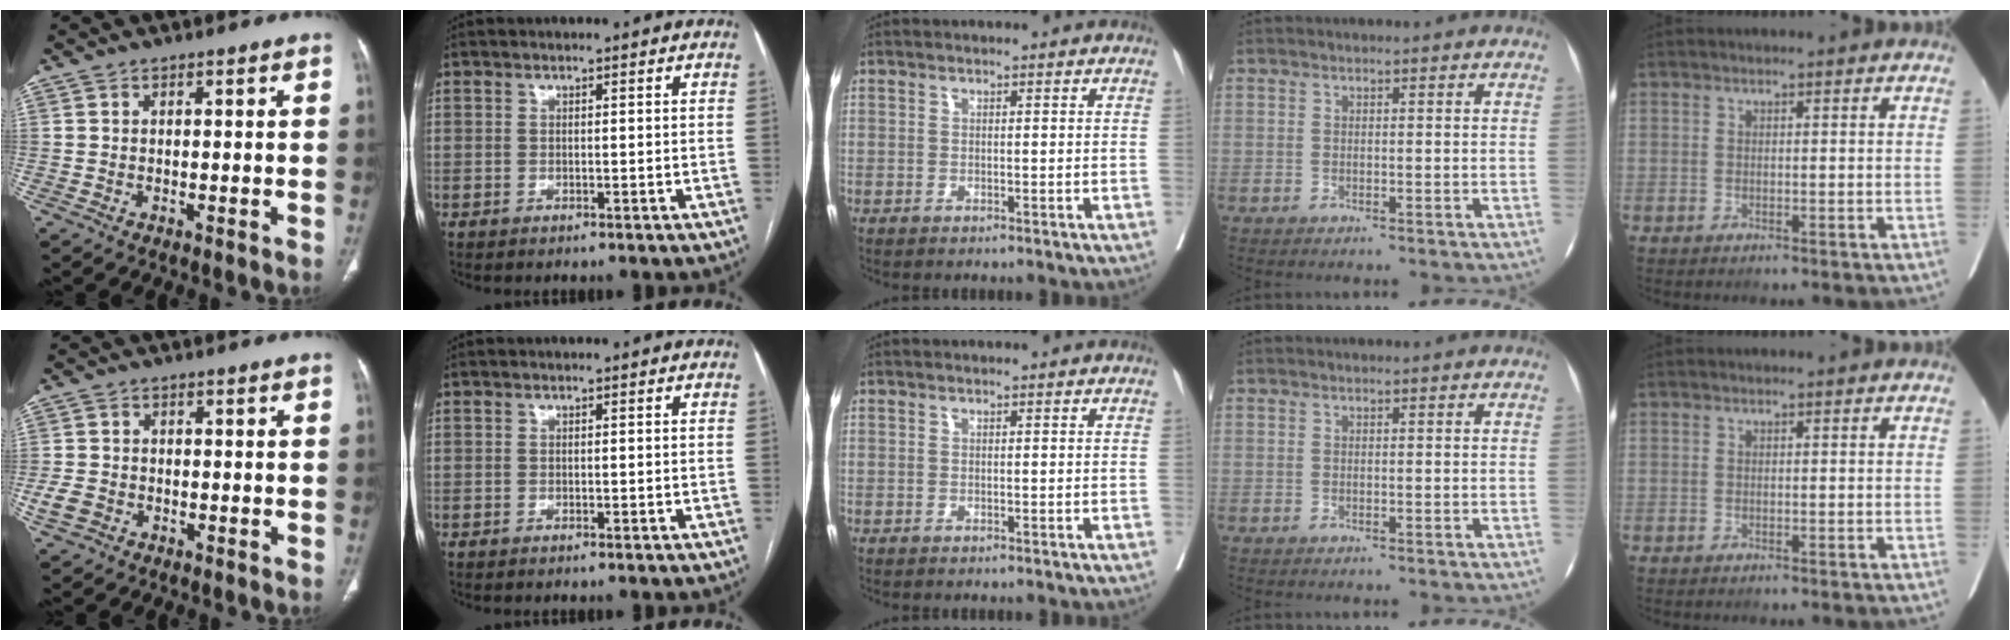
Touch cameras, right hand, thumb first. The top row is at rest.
{"thumb": {"total": 3.7, "force": [-1.4, 2.9, 1.8], "torque": [-0.039, 0.010, -0.024]}}